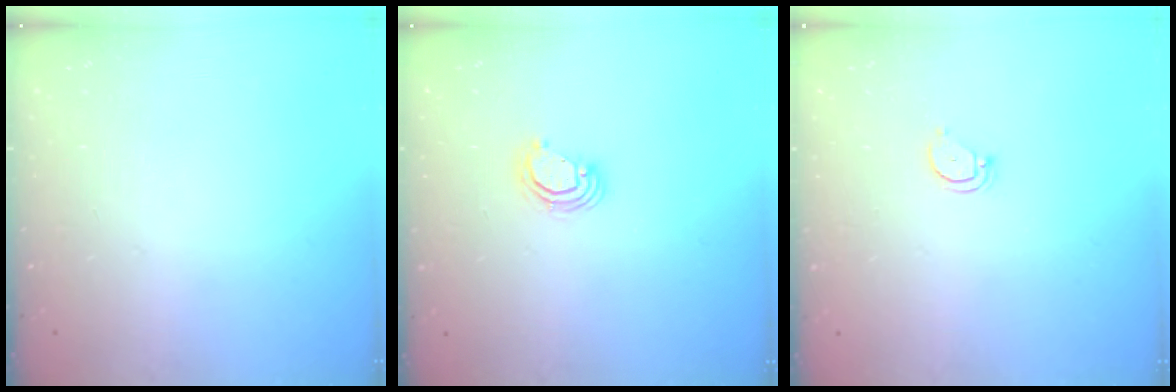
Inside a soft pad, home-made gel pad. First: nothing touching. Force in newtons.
{"total": 4.1, "press": 4.1, "slide": 0.3}
{"total": 2.6, "press": 2.6, "slide": 0.1}